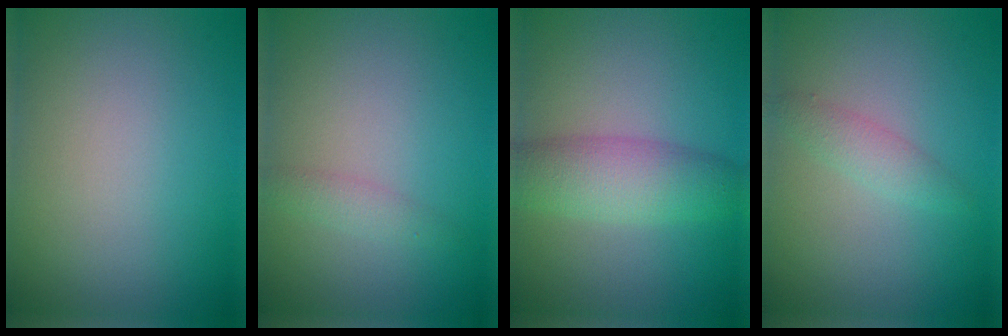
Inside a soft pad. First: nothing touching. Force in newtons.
{"total": 1.3, "press": 1.3, "slide": 0.0}
{"total": 4.7, "press": 4.7, "slide": 0.1}
{"total": 1.7, "press": 1.7, "slide": 0.1}